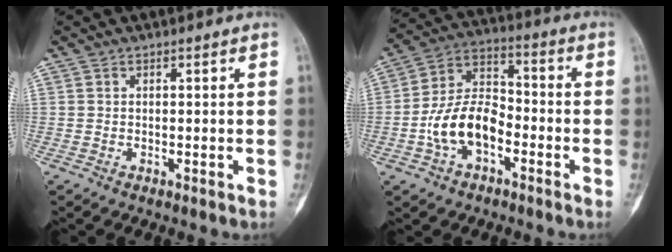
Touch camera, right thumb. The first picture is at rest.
{"total": 12.3, "force": [-4.0, 7.5, 8.9], "torque": [-0.152, 0.043, -0.081]}